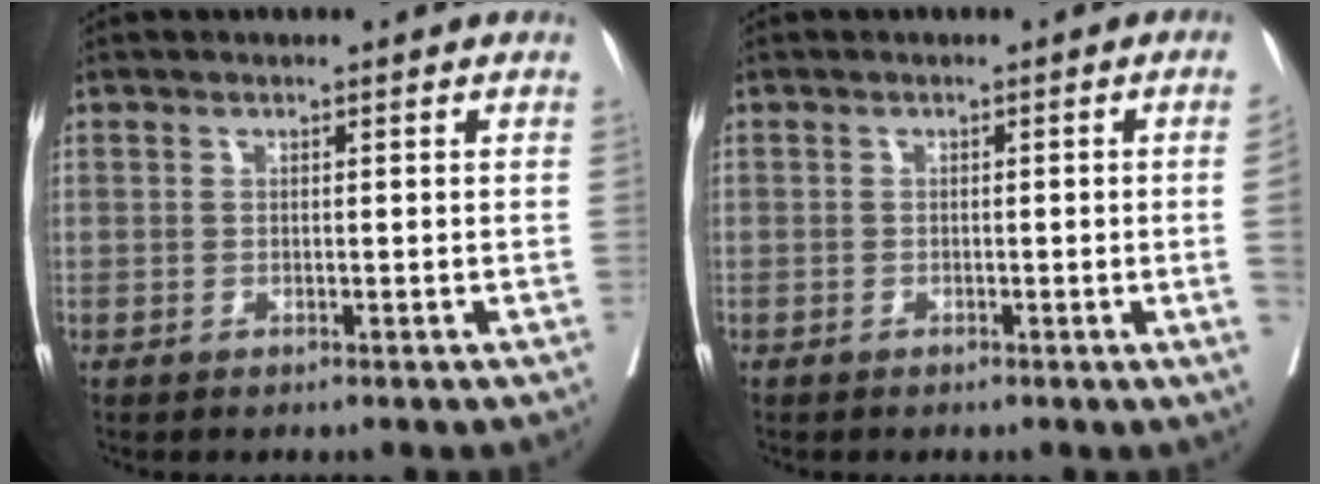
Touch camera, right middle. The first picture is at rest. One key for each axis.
{"total": 2.4, "fx": -0.5, "fy": -0.7, "fz": 2.2, "tx": -0.027, "ty": -0.002, "tz": -0.007}